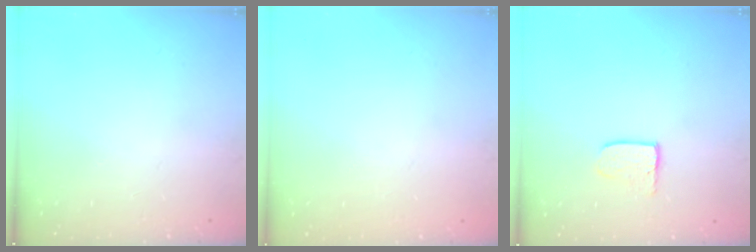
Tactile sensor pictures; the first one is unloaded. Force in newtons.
{"total": 0.0}
{"total": 3.3, "press": 3.3, "slide": 0.3}